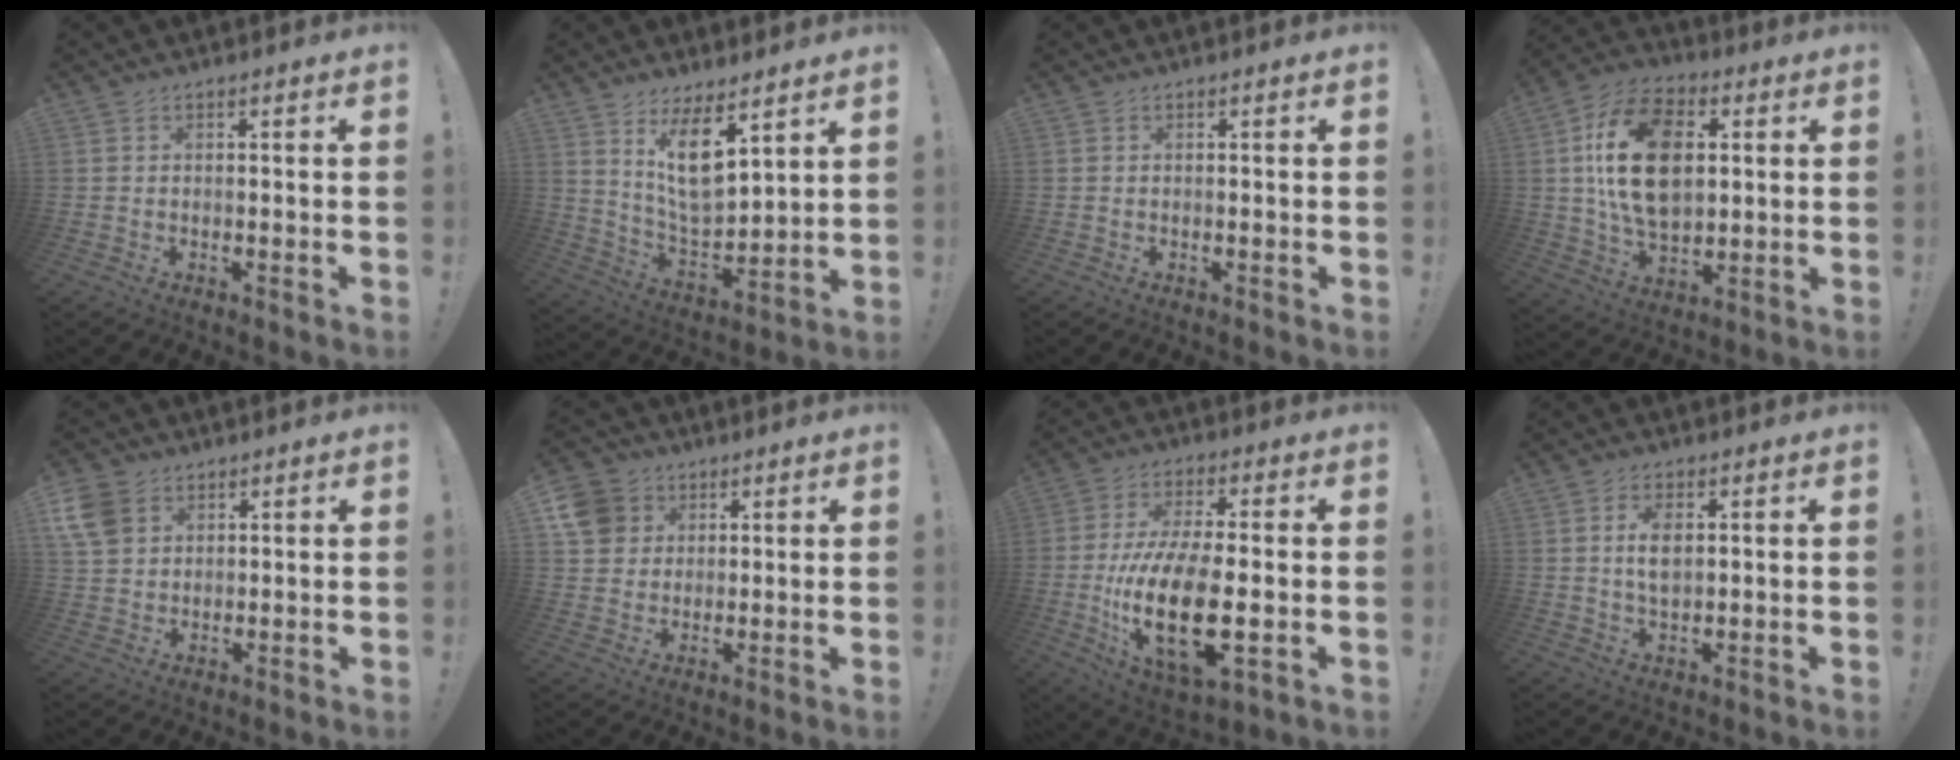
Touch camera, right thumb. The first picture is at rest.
{"total": 13.8, "force": [8.1, 6.7, 8.9], "torque": [-0.138, -0.056, 0.153]}
{"total": 0.0}
{"total": 21.1, "force": [4.0, 13.7, 15.5], "torque": [-0.276, 0.001, 0.067]}
{"total": 8.4, "force": [4.0, 6.4, 3.7], "torque": [-0.067, -0.012, 0.083]}
{"total": 9.6, "force": [3.4, 8.5, 2.8], "torque": [-0.043, -0.016, 0.071]}
{"total": 21.3, "force": [-3.7, 8.9, 19.0], "torque": [-0.359, -0.008, -0.055]}
{"total": 3.7, "force": [0.8, 1.7, 3.1], "torque": [-0.049, -0.001, 0.009]}